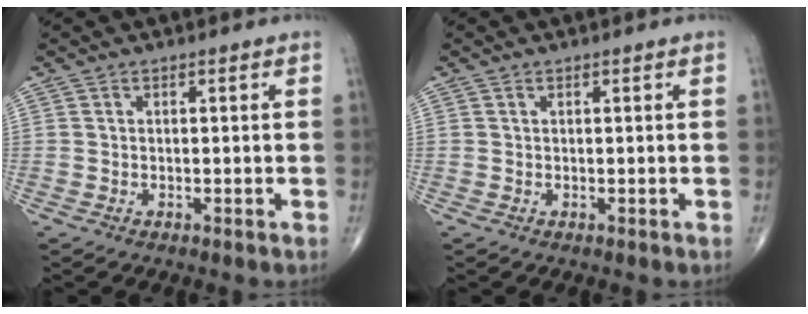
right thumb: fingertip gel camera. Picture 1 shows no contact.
{"total": 0.0}